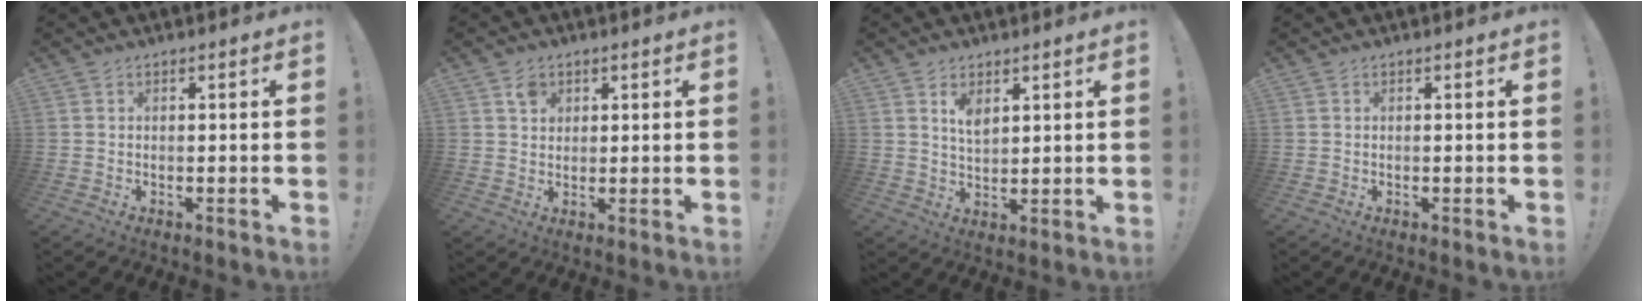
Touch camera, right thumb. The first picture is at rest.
{"total": 3.6, "force": [1.9, 2.8, 1.2], "torque": [-0.015, -0.002, 0.034]}
{"total": 4.9, "force": [2.9, 2.5, 3.0], "torque": [-0.044, -0.018, 0.049]}
{"total": 0.0}